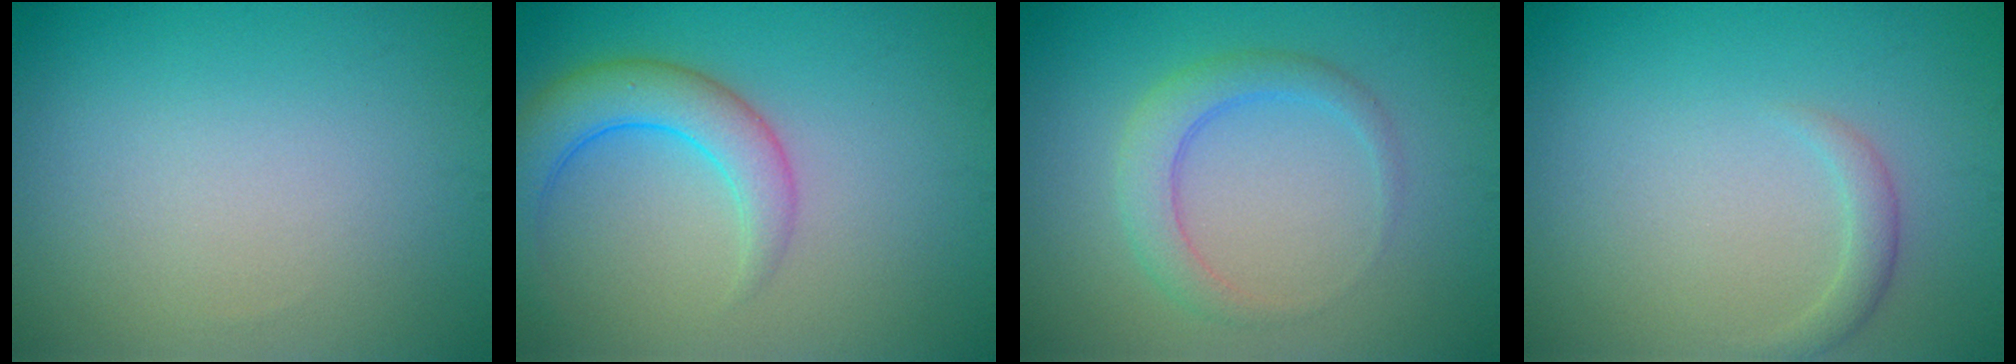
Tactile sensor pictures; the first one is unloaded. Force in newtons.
{"total": 4.6, "press": 4.6, "slide": 0.3}
{"total": 2.8, "press": 2.8, "slide": 0.1}
{"total": 1.3, "press": 1.3, "slide": 0.0}